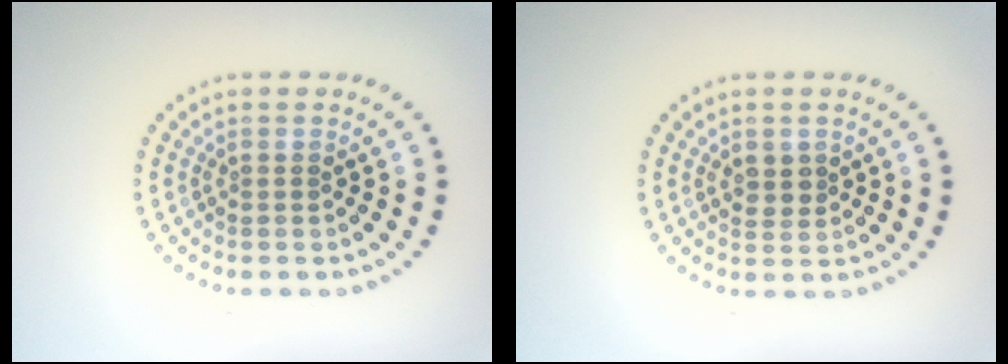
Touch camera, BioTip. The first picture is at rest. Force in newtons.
{"total": 1.8, "press": 1.7, "slide": 0.6}